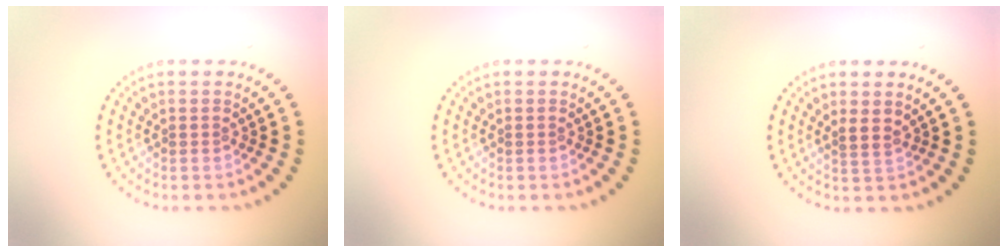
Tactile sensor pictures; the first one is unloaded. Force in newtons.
{"total": 0.0}
{"total": 1.2, "press": 0.8, "slide": 0.8}